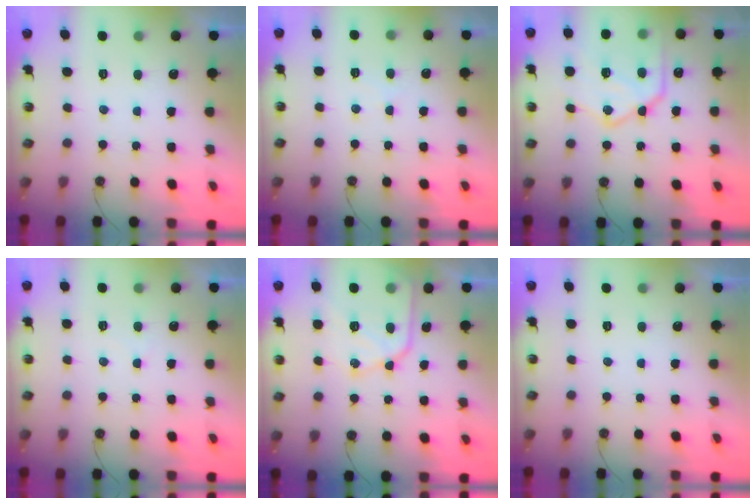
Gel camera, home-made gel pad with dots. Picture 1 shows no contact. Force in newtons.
{"total": 6.1, "press": 6.0, "slide": 1.0}
{"total": 20.3, "press": 20.2, "slide": 2.0}
{"total": 3.9, "press": 3.9, "slide": 0.5}
{"total": 14.7, "press": 14.7, "slide": 1.5}
{"total": 0.0}